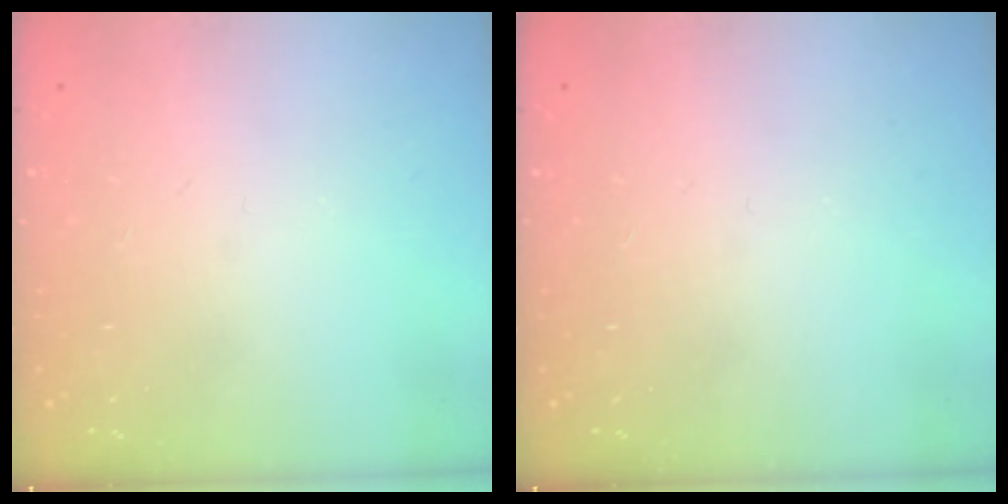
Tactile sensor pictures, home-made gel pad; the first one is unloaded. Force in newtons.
{"total": 0.0}